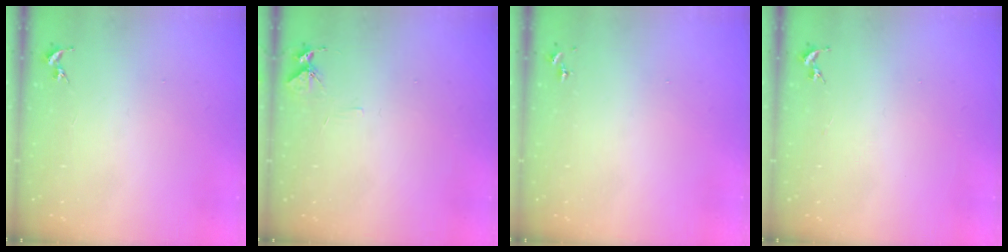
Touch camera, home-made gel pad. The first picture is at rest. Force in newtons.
{"total": 5.4, "press": 5.4, "slide": 0.6}
{"total": 0.0}
{"total": 0.0}